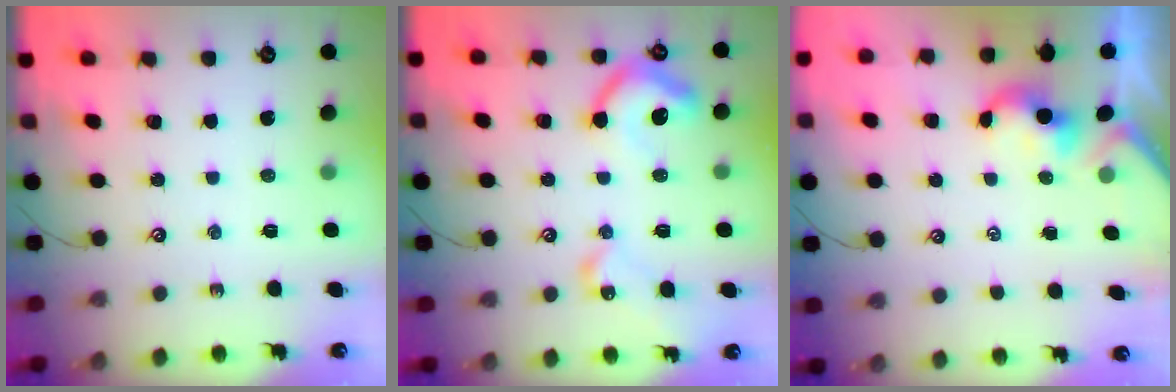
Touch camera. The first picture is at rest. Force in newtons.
{"total": 14.6, "press": 14.5, "slide": 1.5}
{"total": 0.6, "press": 0.6, "slide": 0.3}